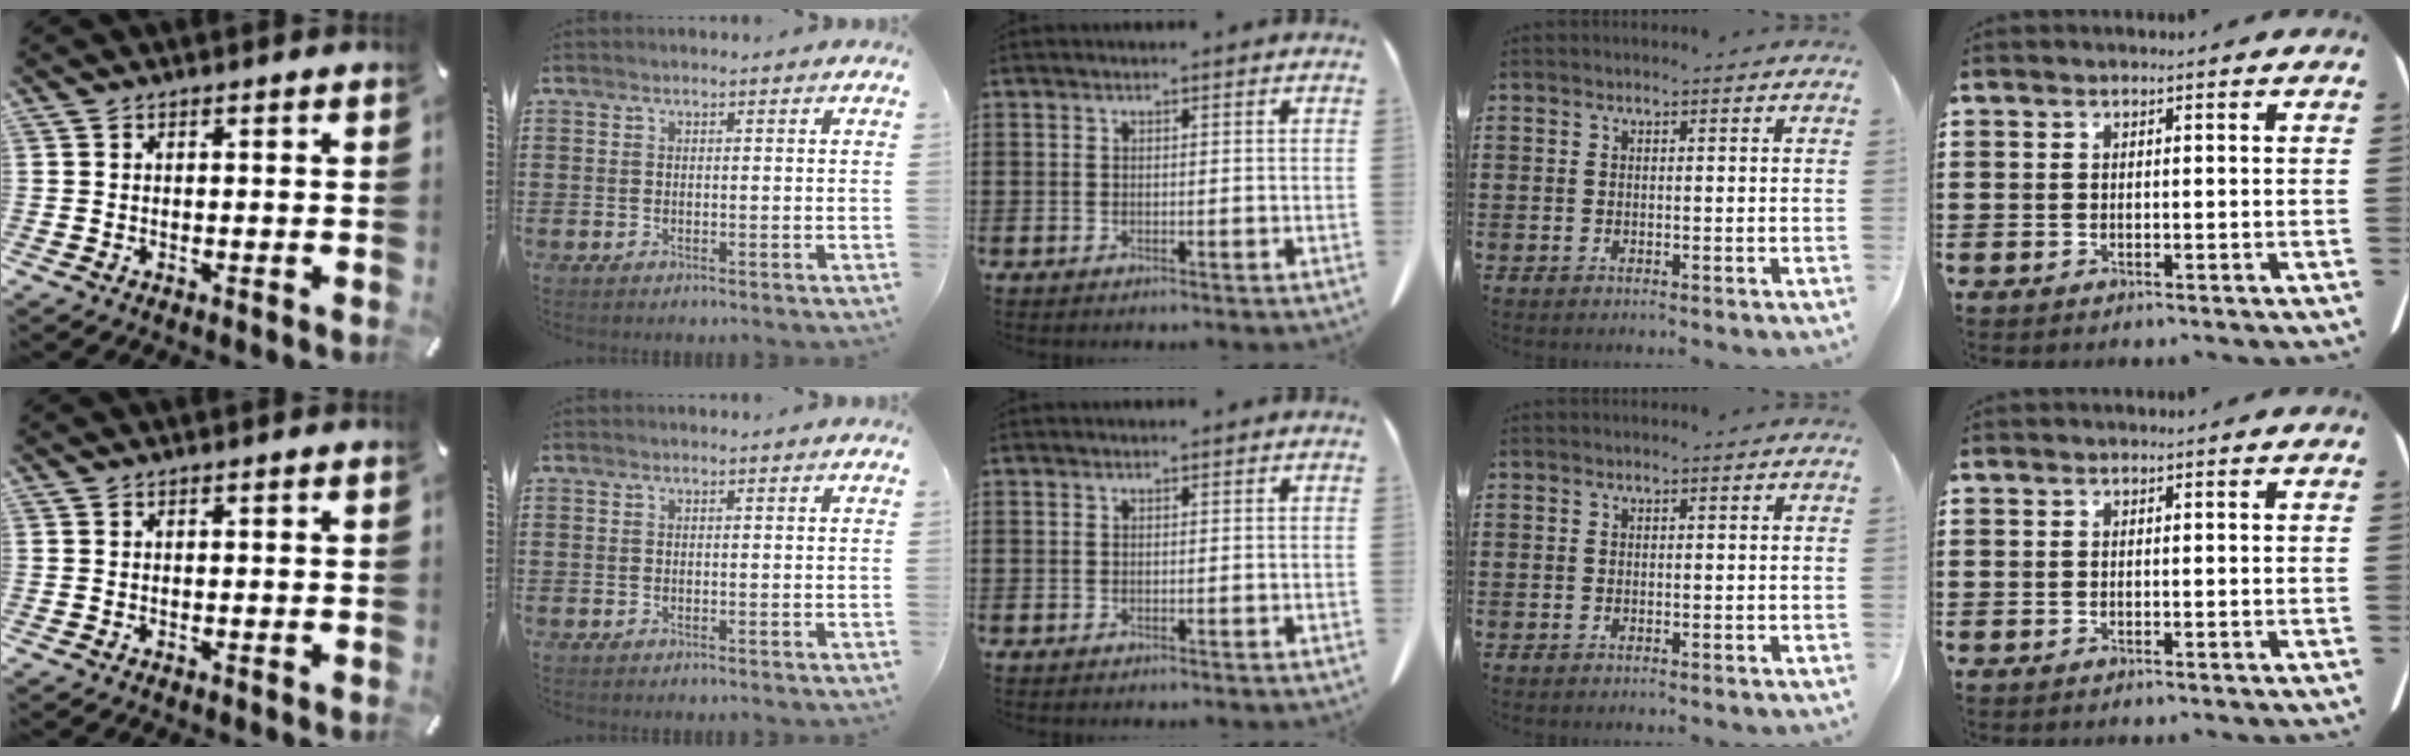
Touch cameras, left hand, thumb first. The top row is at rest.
{}